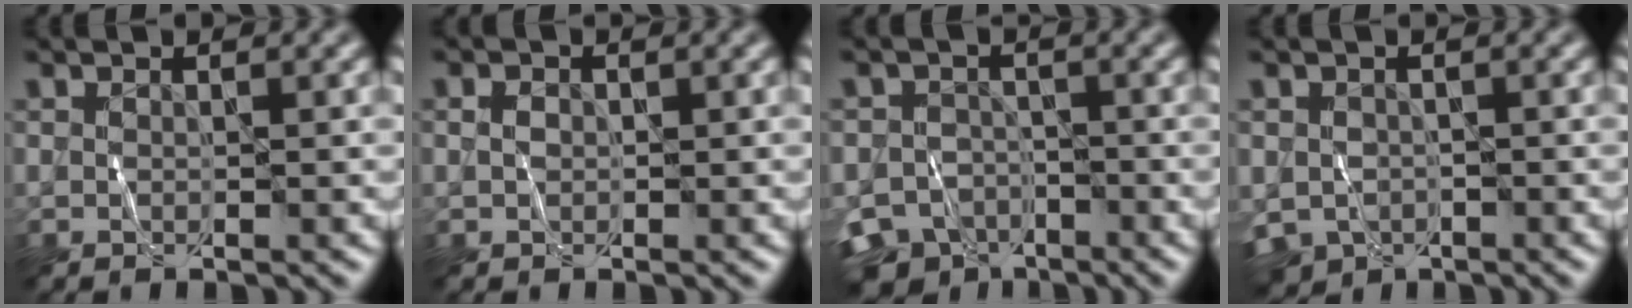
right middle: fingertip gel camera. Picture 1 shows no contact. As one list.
[{"total": 1.2, "force": [0.1, 1.1, 0.6], "torque": [-0.011, 0.002, 0.000]}, {"total": 7.5, "force": [-5.5, 4.6, 2.2], "torque": [-0.031, -0.018, -0.096]}, {"total": 3.7, "force": [-1.9, 2.6, 1.7], "torque": [-0.032, -0.013, -0.036]}]